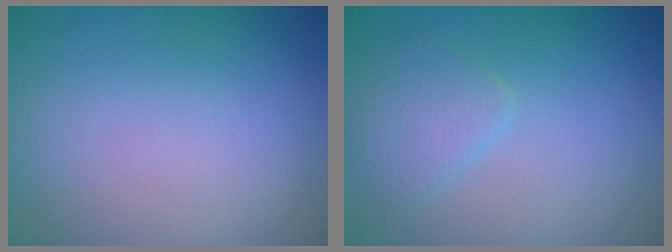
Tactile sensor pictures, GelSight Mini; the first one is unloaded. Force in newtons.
{"total": 2.5, "press": 2.5, "slide": 0.1}